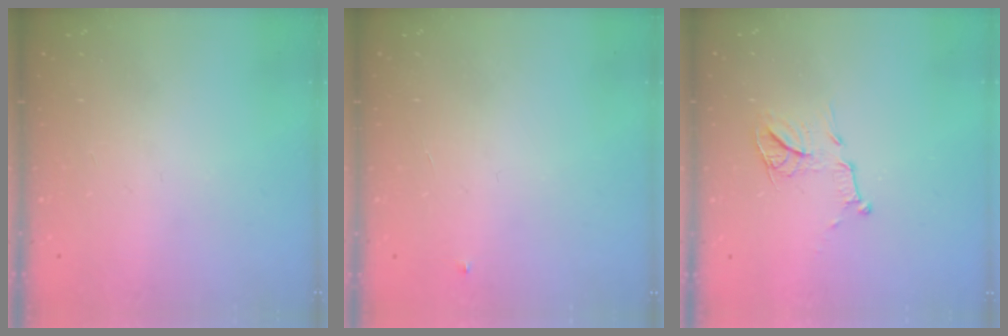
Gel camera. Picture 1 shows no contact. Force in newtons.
{"total": 3.0, "press": 2.9, "slide": 0.4}
{"total": 11.0, "press": 10.9, "slide": 0.4}